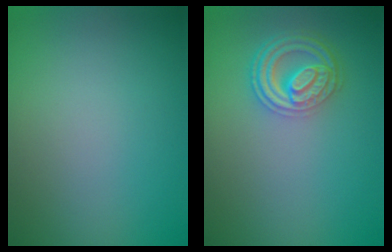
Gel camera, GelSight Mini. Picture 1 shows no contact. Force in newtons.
{"total": 4.5, "press": 3.6, "slide": 2.7}